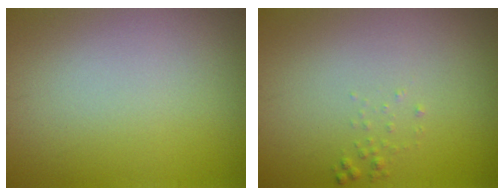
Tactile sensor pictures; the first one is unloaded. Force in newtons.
{"total": 0.5, "press": 0.5, "slide": 0.0}